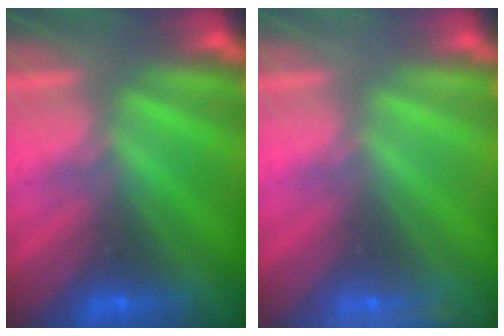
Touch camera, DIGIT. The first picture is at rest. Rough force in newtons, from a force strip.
{"total": 2.3}